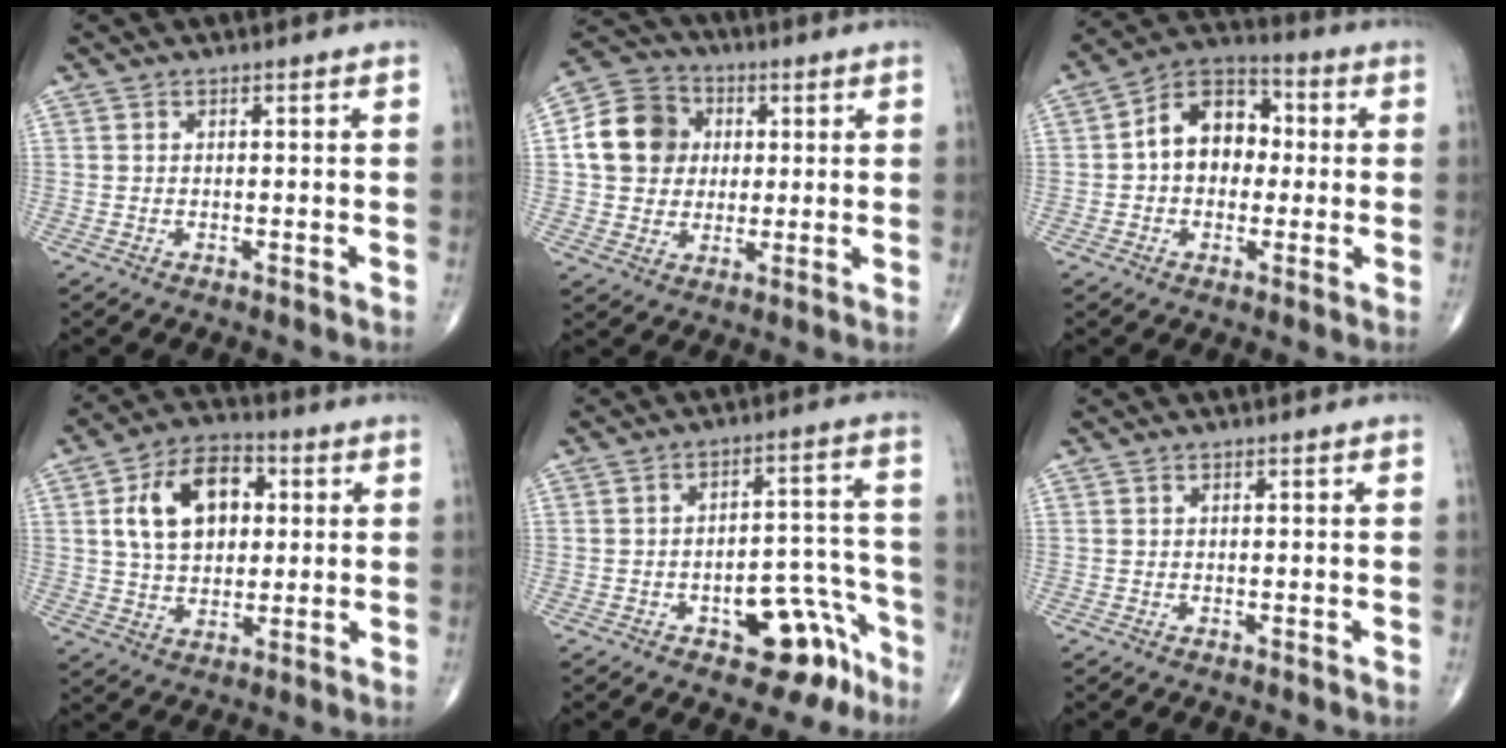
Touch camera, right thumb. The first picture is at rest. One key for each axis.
{"total": 12.6, "fx": 1.8, "fy": 11.0, "fz": 5.9, "tx": -0.086, "ty": 0.010, "tz": 0.023}
{"total": 11.9, "fx": 0.7, "fy": 8.7, "fz": 8.1, "tx": -0.096, "ty": 0.031, "tz": -0.001}
{"total": 14.1, "fx": 3.2, "fy": 9.4, "fz": 10.0, "tx": -0.143, "ty": 0.009, "tz": 0.052}
{"total": 11.8, "fx": -6.8, "fy": 5.8, "fz": 7.7, "tx": -0.053, "ty": 0.063, "tz": -0.085}
{"total": 0.0}